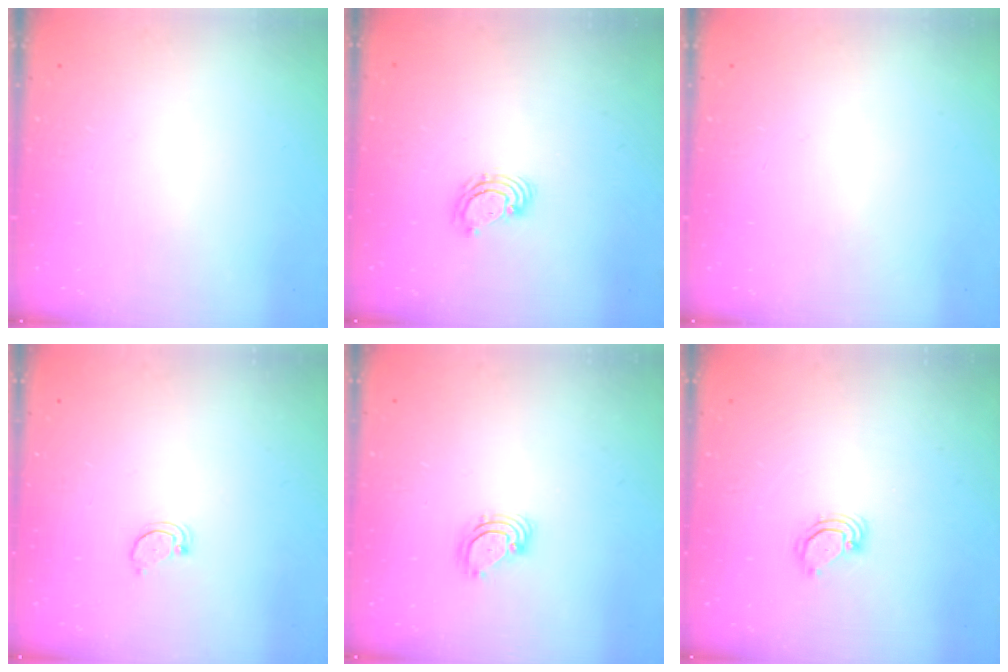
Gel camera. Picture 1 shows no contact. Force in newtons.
{"total": 4.6, "press": 4.6, "slide": 0.2}
{"total": 0.0}
{"total": 2.5, "press": 2.5, "slide": 0.2}
{"total": 3.2, "press": 3.2, "slide": 0.1}
{"total": 3.1, "press": 3.1, "slide": 0.2}